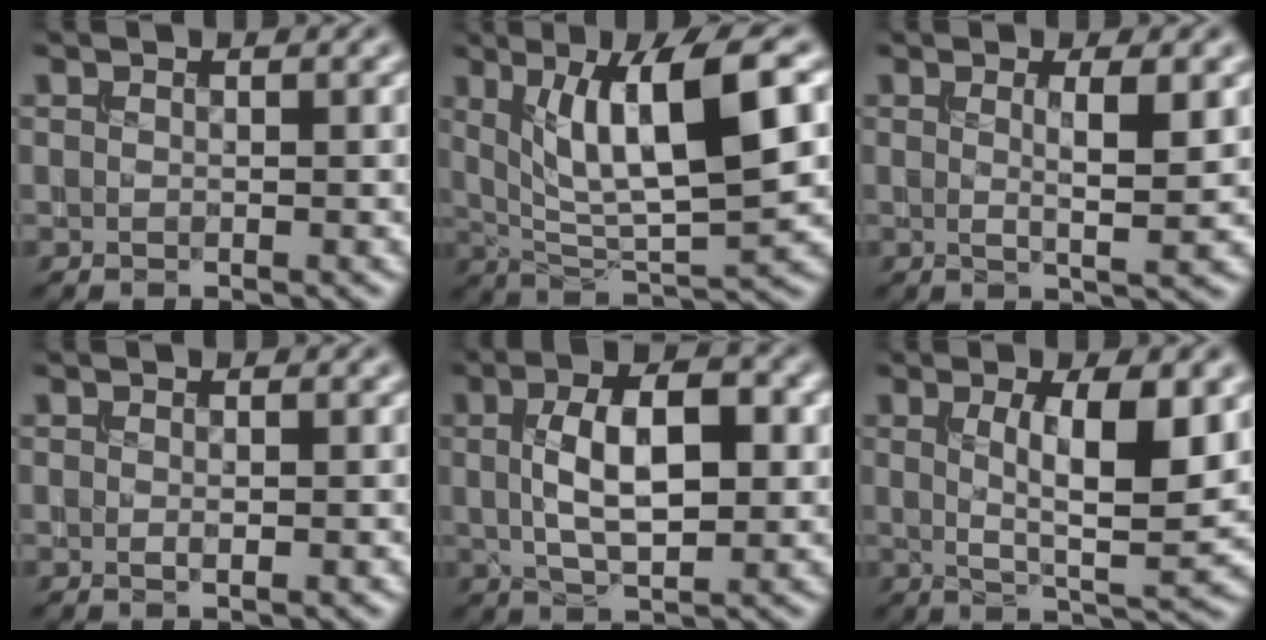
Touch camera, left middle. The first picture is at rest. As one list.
[{"total": 9.8, "force": [3.1, 2.6, 9.0], "torque": [-0.144, -0.003, 0.060]}, {"total": 3.5, "force": [0.5, 0.6, 3.4], "torque": [-0.051, -0.005, 0.007]}, {"total": 0.6, "force": [-0.1, 0.1, 0.6], "torque": [-0.012, 0.000, -0.002]}, {"total": 7.6, "force": [0.9, 3.3, 6.8], "torque": [-0.115, 0.008, 0.014]}, {"total": 6.9, "force": [1.3, 1.8, 6.5], "torque": [-0.102, -0.009, 0.024]}]